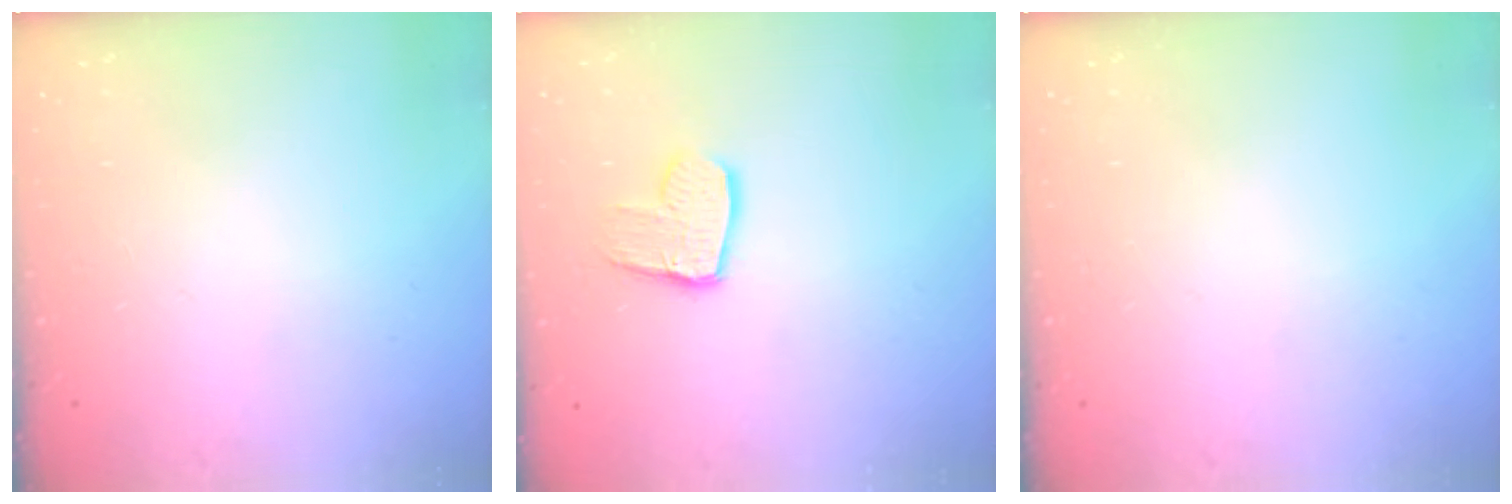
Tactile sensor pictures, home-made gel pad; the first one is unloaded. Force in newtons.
{"total": 10.1, "press": 10.0, "slide": 0.8}
{"total": 0.0}